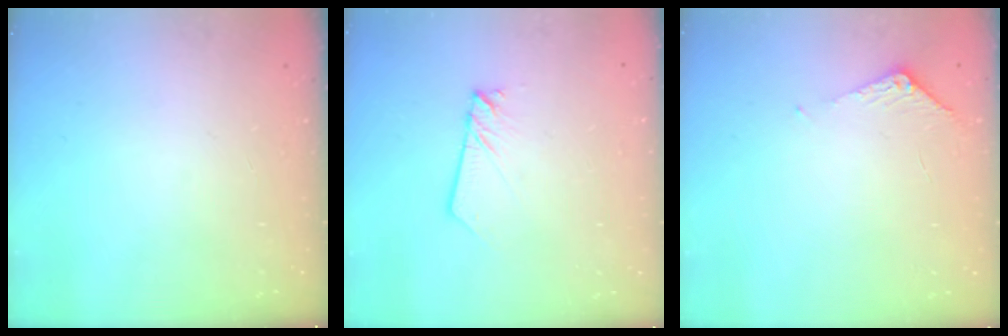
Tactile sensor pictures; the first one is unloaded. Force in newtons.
{"total": 2.4, "press": 2.4, "slide": 0.1}
{"total": 6.4, "press": 6.4, "slide": 0.6}